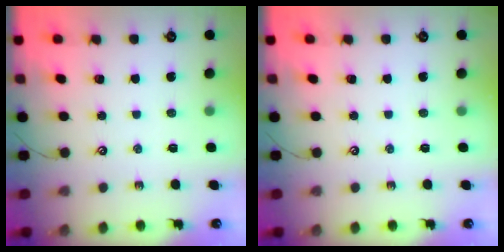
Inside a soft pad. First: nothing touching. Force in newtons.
{"total": 0.0}